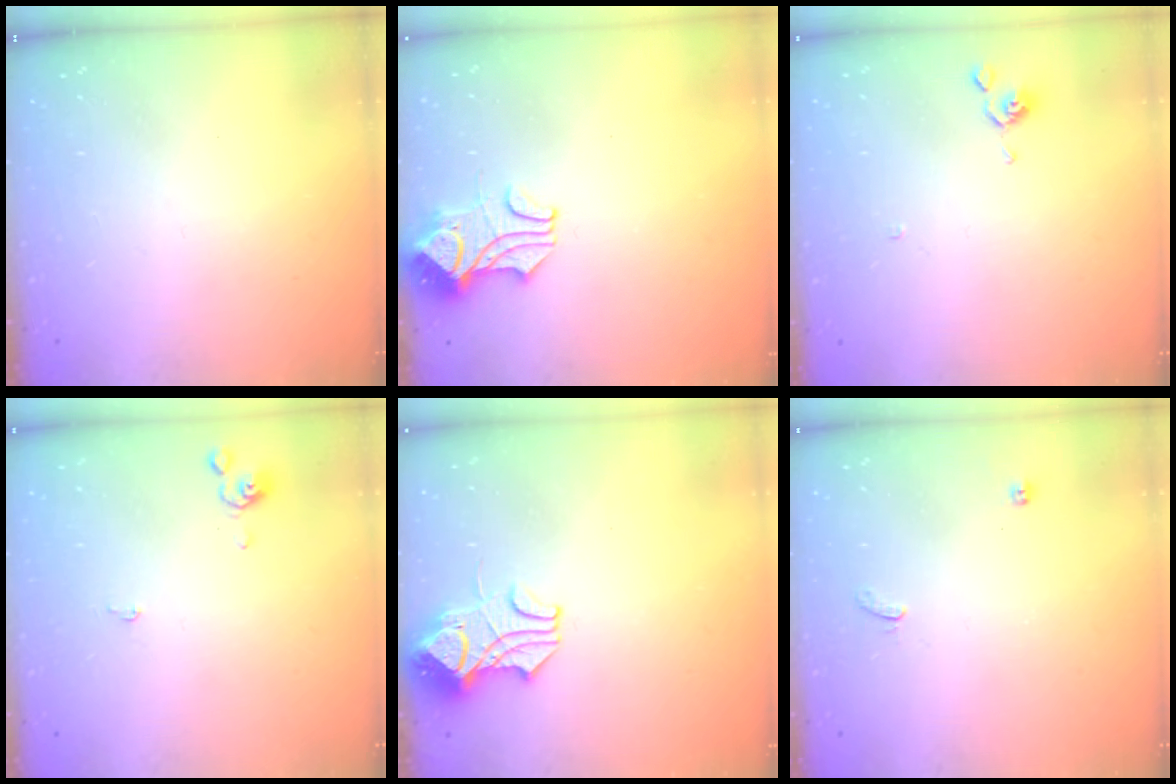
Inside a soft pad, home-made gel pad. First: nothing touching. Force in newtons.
{"total": 1.8, "press": 1.3, "slide": 1.1}
{"total": 0.0}
{"total": 0.0}
{"total": 5.5, "press": 5.4, "slide": 1.1}
{"total": 1.1, "press": 0.7, "slide": 0.8}